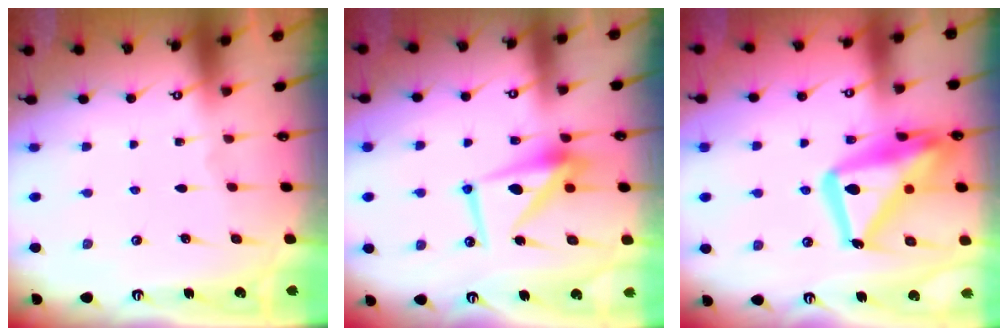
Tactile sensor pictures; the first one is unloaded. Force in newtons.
{"total": 11.2, "press": 11.1, "slide": 0.8}
{"total": 21.0, "press": 20.9, "slide": 2.1}